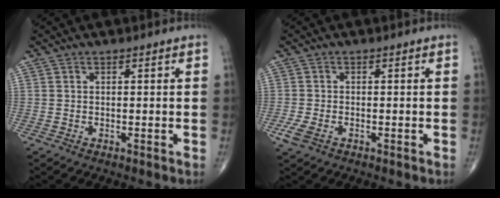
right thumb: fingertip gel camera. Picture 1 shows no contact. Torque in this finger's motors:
{"motor_torque": [1.71, 1.57, -0.19, 0.02, -0.01]}